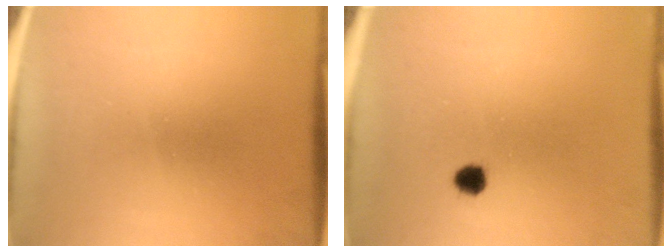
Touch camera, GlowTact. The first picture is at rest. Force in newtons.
{"total": 2.4}